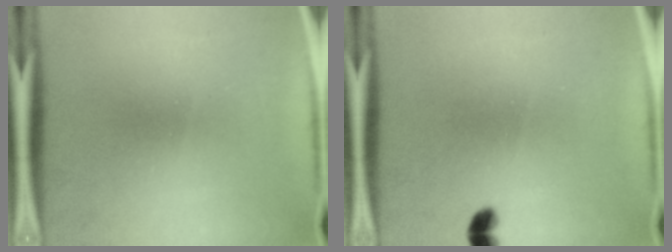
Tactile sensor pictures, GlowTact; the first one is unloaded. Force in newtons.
{"total": 1.8}